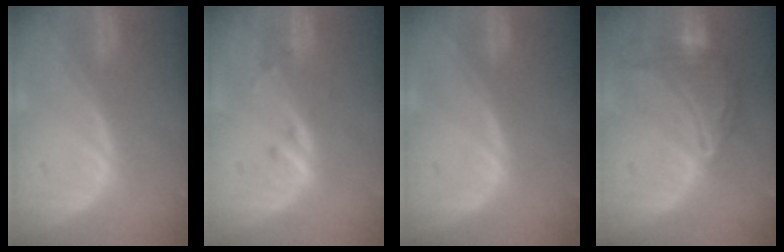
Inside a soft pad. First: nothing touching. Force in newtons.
{"total": 2.5, "press": 2.2, "slide": 1.2}
{"total": 0.0}
{"total": 9.5, "press": 9.5, "slide": 0.5}